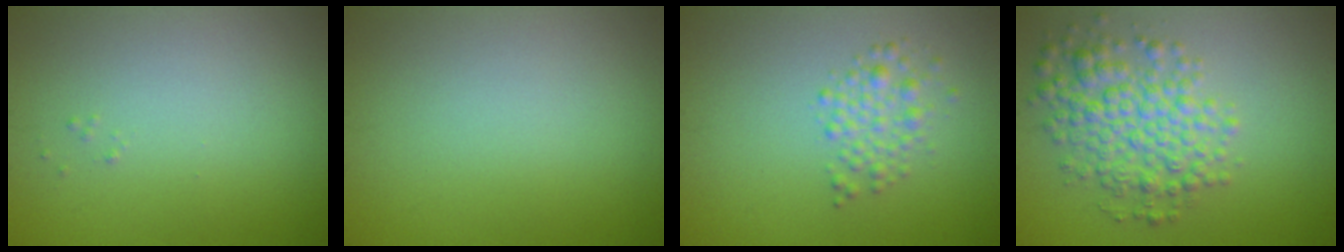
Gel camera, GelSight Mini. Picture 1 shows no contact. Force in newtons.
{"total": 0.0}
{"total": 2.2, "press": 2.2, "slide": 0.1}
{"total": 5.1, "press": 5.1, "slide": 0.1}